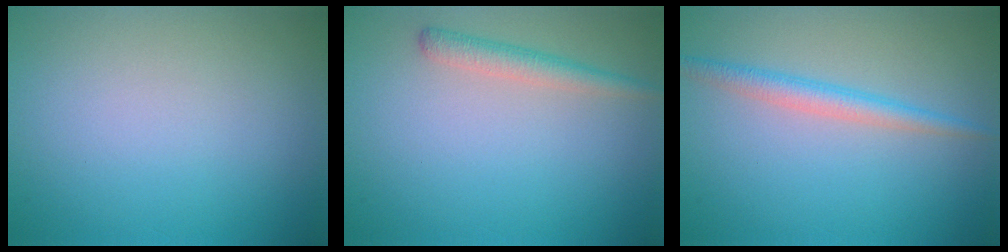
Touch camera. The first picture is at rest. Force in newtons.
{"total": 1.9, "press": 1.9, "slide": 0.1}
{"total": 2.3, "press": 2.3, "slide": 0.1}